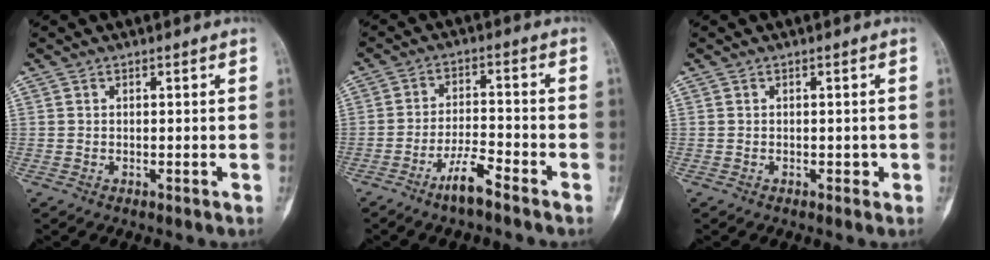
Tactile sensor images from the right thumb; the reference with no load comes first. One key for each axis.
{"total": 6.1, "fx": -4.4, "fy": 1.1, "fz": 4.2, "tx": -0.081, "ty": 0.029, "tz": -0.083}
{"total": 0.9, "fx": -0.3, "fy": 0.6, "fz": 0.6, "tx": 0.000, "ty": 0.002, "tz": -0.004}